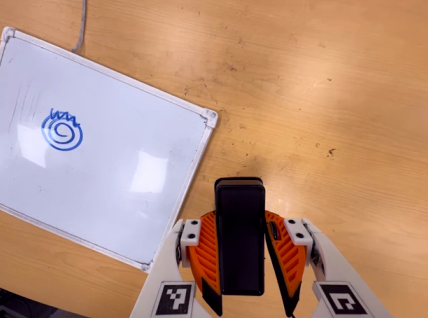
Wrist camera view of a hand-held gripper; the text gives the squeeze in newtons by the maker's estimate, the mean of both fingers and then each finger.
{"total": 6.4, "left": 5.0, "right": 7.8}